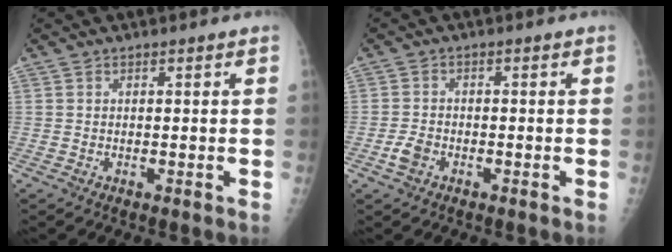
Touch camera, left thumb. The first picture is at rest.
{"total": 2.9, "force": [-1.6, 1.9, 1.5], "torque": [-0.031, 0.007, -0.027]}